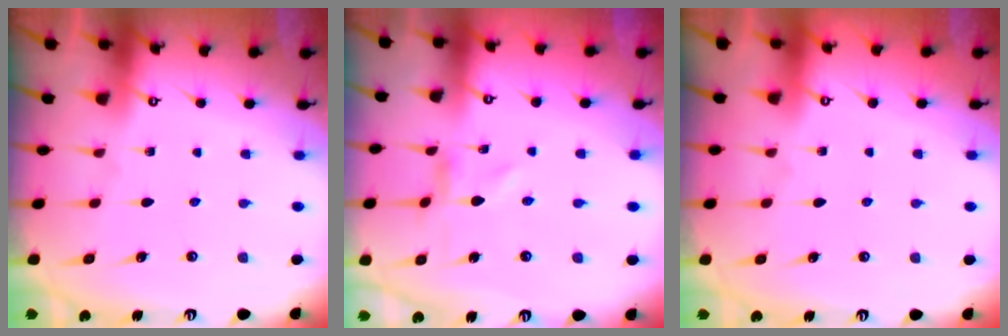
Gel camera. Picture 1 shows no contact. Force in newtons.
{"total": 0.0}
{"total": 1.6, "press": 1.6, "slide": 0.2}